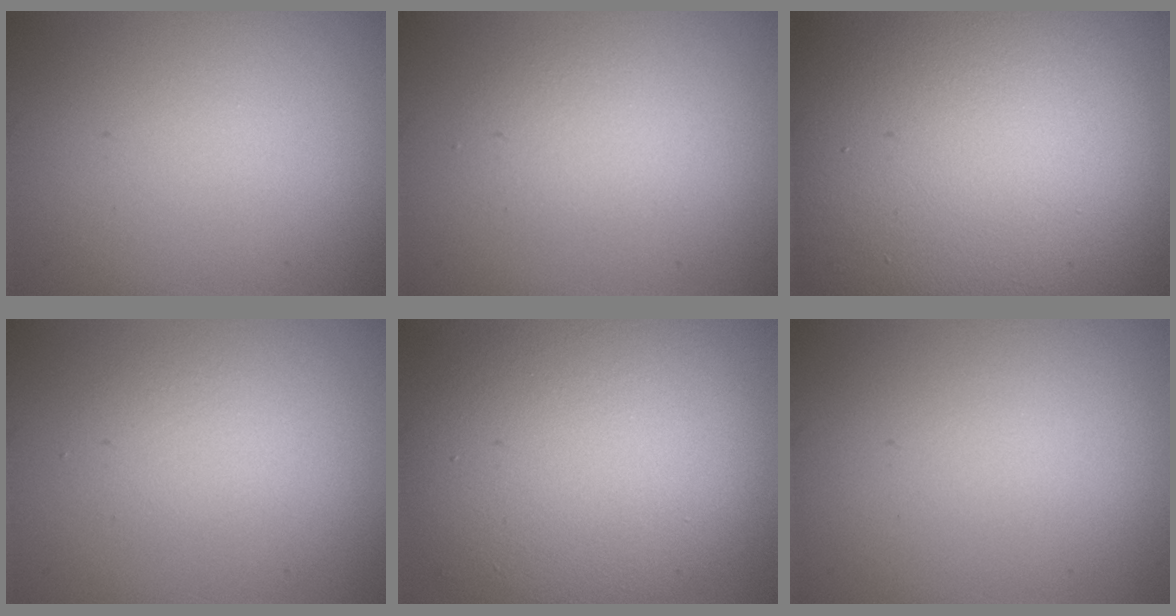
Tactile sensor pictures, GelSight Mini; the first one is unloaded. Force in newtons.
{"total": 2.1, "press": 2.1, "slide": 0.0}
{"total": 20.3, "press": 20.3, "slide": 1.1}
{"total": 1.9, "press": 1.9, "slide": 0.0}
{"total": 12.4, "press": 12.3, "slide": 1.4}
{"total": 0.0}